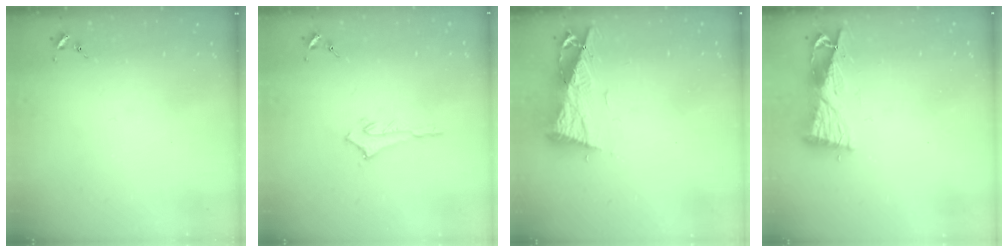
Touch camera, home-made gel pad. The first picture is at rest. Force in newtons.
{"total": 2.6, "press": 2.6, "slide": 0.4}
{"total": 9.5, "press": 9.4, "slide": 1.4}
{"total": 8.8, "press": 8.7, "slide": 1.0}